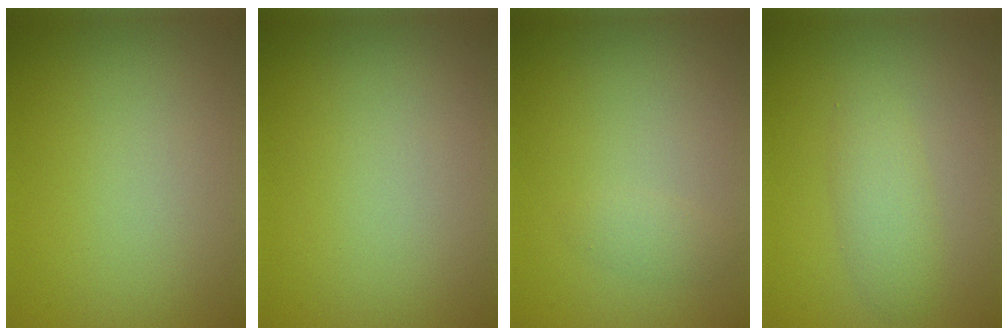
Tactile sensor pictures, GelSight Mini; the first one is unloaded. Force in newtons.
{"total": 0.0}
{"total": 0.9, "press": 0.9, "slide": 0.0}
{"total": 2.1, "press": 2.1, "slide": 0.1}